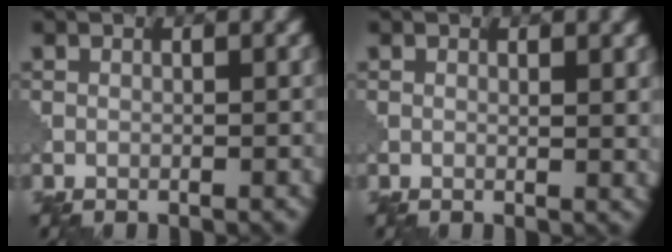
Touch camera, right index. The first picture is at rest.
{"total": 1.1, "force": [0.7, 0.4, 0.8], "torque": [-0.008, -0.002, 0.012]}